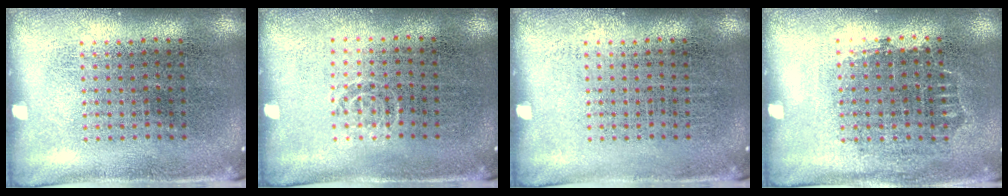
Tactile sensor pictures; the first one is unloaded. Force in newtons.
{"total": 0.5, "press": 0.4, "slide": 0.3}
{"total": 0.0}
{"total": 0.7, "press": 0.7, "slide": 0.2}